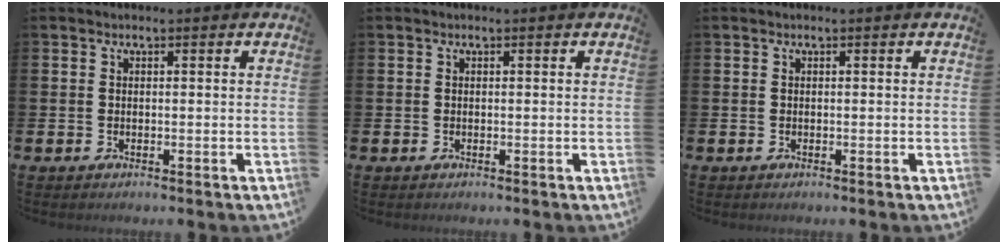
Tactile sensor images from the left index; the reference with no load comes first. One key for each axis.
{"total": 0.0}
{"total": 0.0}